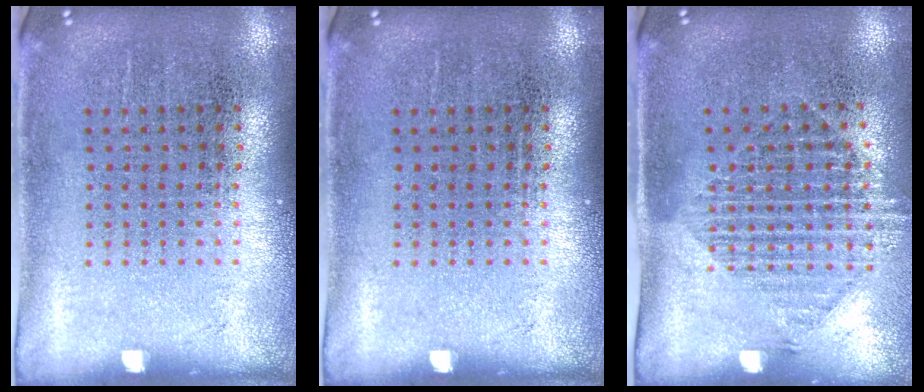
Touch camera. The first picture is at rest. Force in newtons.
{"total": 0.0}
{"total": 1.6, "press": 1.3, "slide": 0.9}